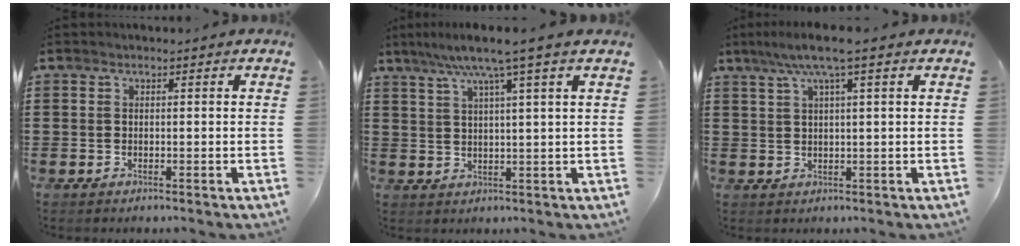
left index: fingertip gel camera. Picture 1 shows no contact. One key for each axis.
{"total": 6.2, "fx": 4.1, "fy": -0.6, "fz": 4.6, "tx": -0.102, "ty": -0.006, "tz": 0.067}
{"total": 5.0, "fx": 2.5, "fy": 0.1, "fz": 4.3, "tx": -0.088, "ty": 0.006, "tz": 0.042}